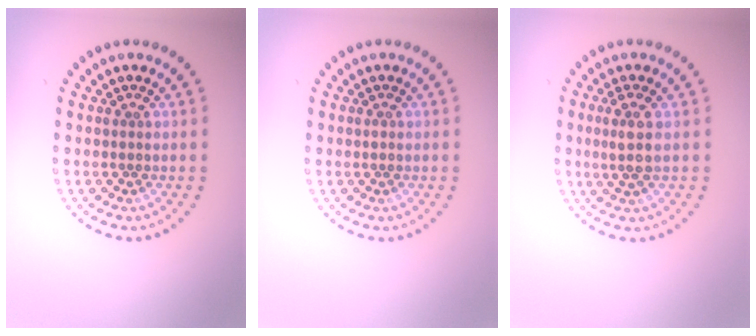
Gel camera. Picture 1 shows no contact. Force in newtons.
{"total": 0.6, "press": 0.6, "slide": 0.1}
{"total": 2.1, "press": 1.8, "slide": 1.0}